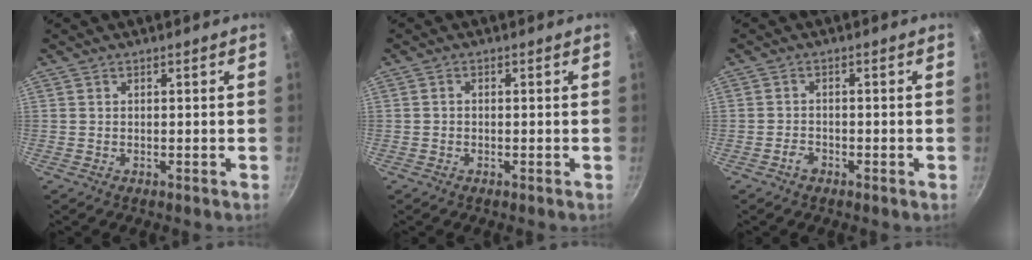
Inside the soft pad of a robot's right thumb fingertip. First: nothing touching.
{"total": 0.8, "force": [-0.3, 0.6, 0.4], "torque": [-0.009, 0.005, -0.005]}
{"total": 1.8, "force": [-1.3, 1.0, 0.8], "torque": [-0.013, 0.012, -0.024]}